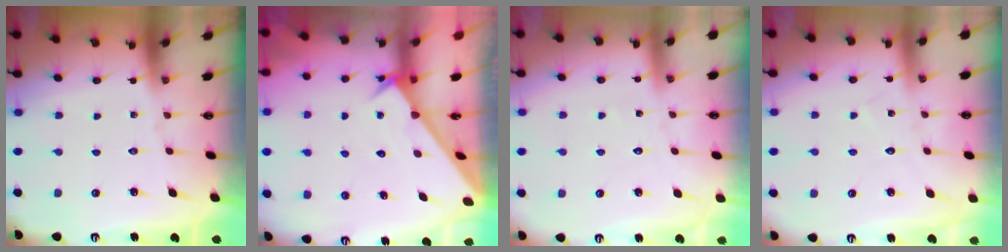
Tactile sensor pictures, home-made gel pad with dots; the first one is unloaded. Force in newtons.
{"total": 2.7, "press": 2.7, "slide": 0.2}
{"total": 4.7, "press": 4.7, "slide": 0.5}
{"total": 6.4, "press": 6.4, "slide": 0.2}